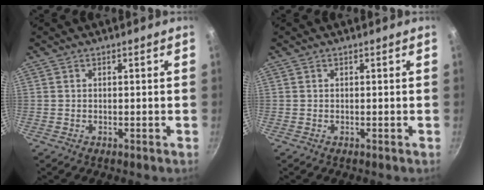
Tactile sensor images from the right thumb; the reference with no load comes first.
{"total": 0.0}